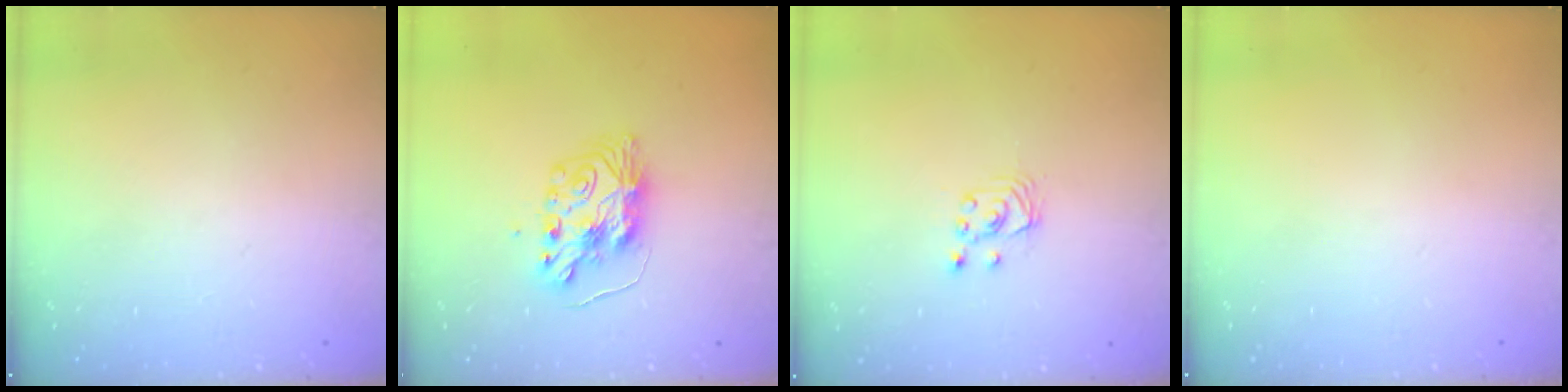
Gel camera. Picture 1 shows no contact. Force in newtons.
{"total": 9.1, "press": 9.0, "slide": 0.9}
{"total": 2.5, "press": 2.5, "slide": 0.3}
{"total": 0.0}